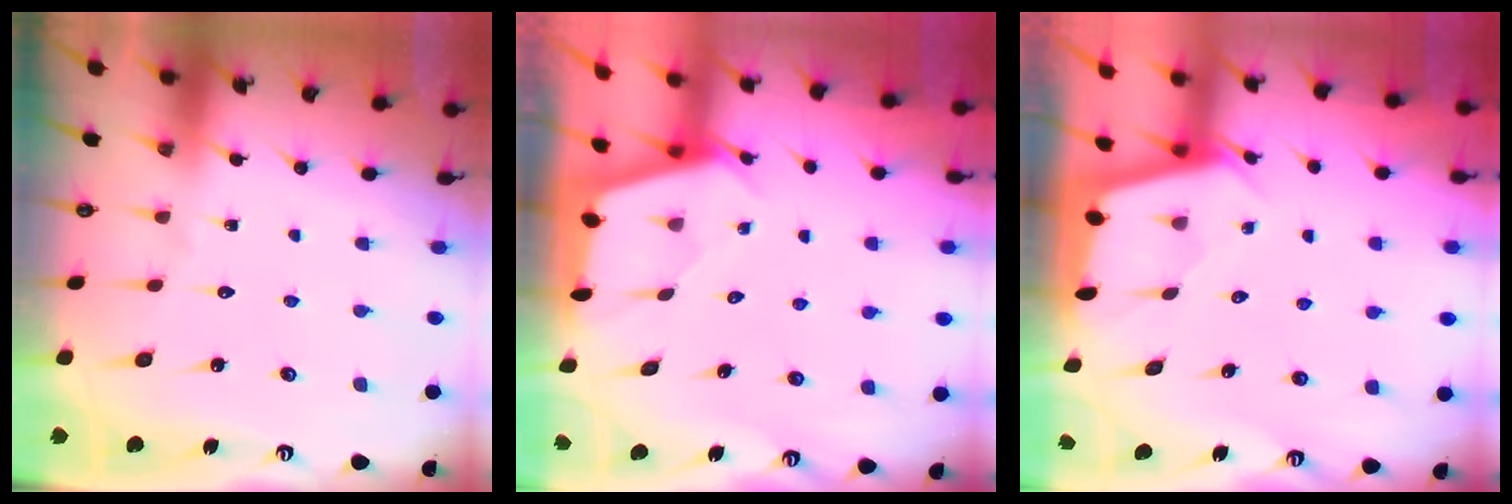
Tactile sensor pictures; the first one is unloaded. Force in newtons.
{"total": 2.5, "press": 2.5, "slide": 0.2}
{"total": 2.2, "press": 2.2, "slide": 0.3}